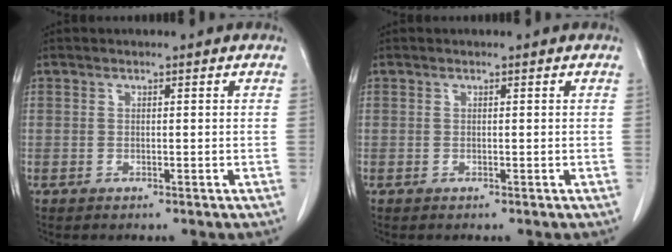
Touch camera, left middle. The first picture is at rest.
{"total": 0.0}